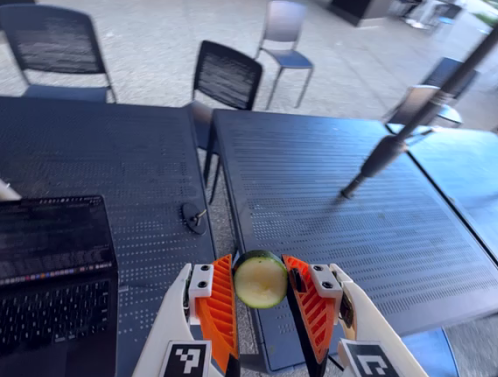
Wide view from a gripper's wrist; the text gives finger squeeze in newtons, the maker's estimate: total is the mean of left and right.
{"total": 8.1, "left": 7.8, "right": 8.4}